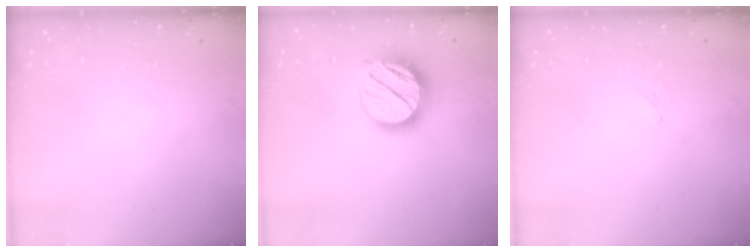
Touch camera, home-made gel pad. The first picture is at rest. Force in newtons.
{"total": 17.3, "press": 17.2, "slide": 1.4}
{"total": 3.1, "press": 3.1, "slide": 0.4}